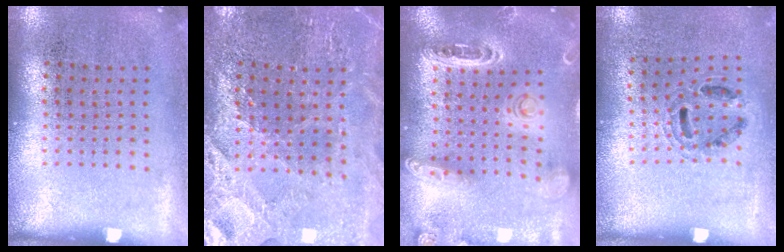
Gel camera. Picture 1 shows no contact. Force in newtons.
{"total": 2.7, "press": 2.7, "slide": 0.3}
{"total": 1.7, "press": 1.7, "slide": 0.3}
{"total": 0.9, "press": 0.8, "slide": 0.2}